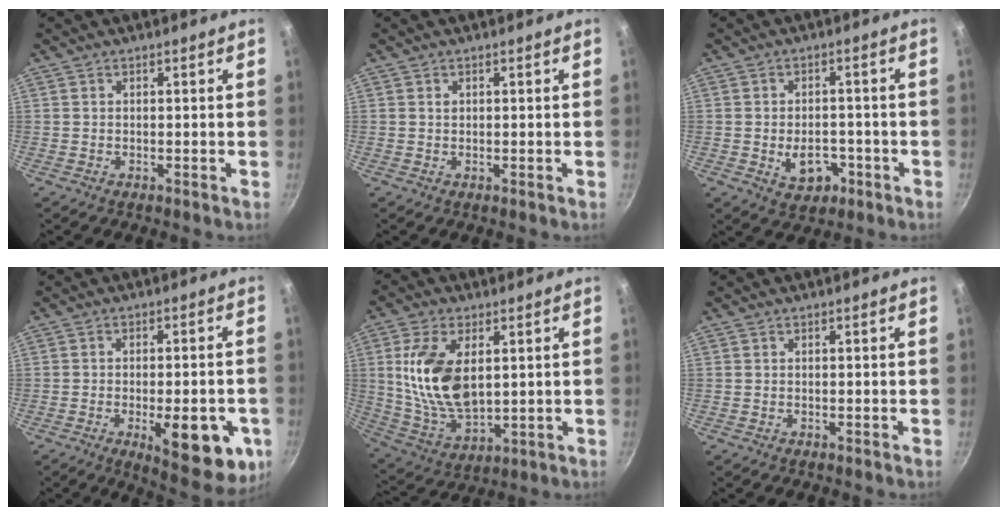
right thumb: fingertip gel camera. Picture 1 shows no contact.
{"total": 0.7, "force": [0.3, 0.6, 0.3], "torque": [-0.003, 0.001, 0.004]}
{"total": 6.8, "force": [-2.2, 4.8, 4.3], "torque": [-0.041, 0.014, -0.025]}
{"total": 15.7, "force": [-5.0, 6.1, 13.5], "torque": [-0.140, 0.000, -0.059]}
{"total": 15.6, "force": [3.2, 8.7, 12.6], "torque": [-0.233, -0.022, 0.072]}
{"total": 0.0}